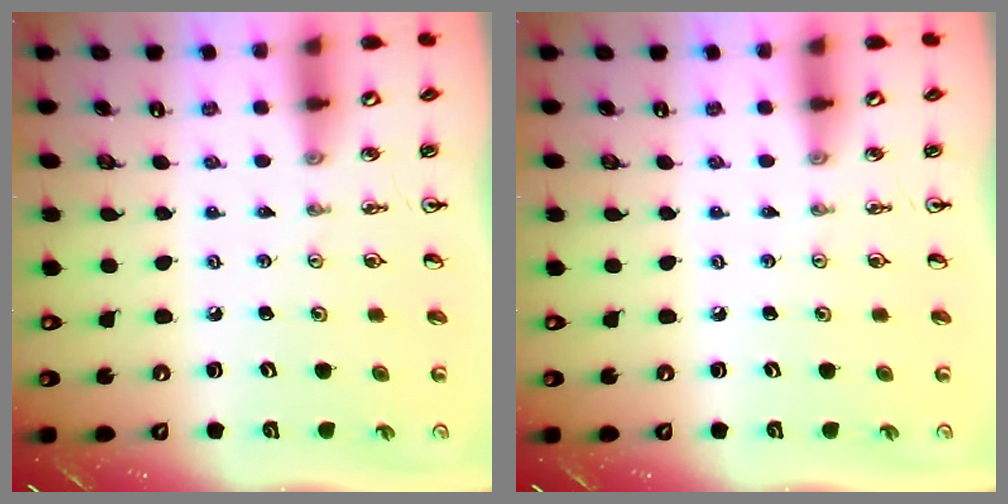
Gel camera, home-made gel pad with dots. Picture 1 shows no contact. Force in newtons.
{"total": 0.0}